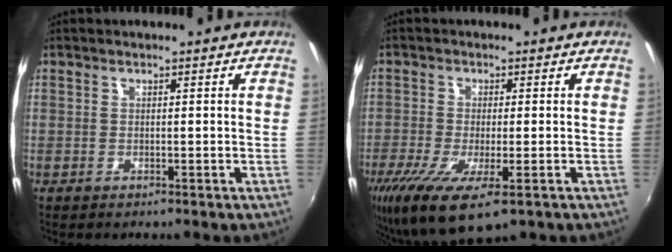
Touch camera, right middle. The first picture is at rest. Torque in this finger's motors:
{"motor_torque": [1.43, -0.71, 0.31, 0.21]}